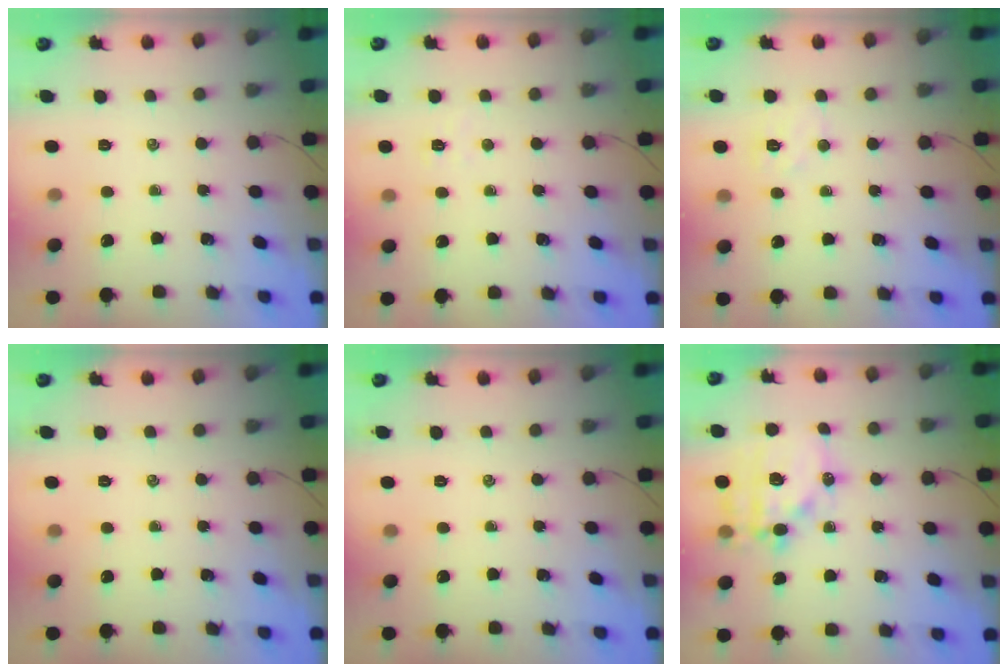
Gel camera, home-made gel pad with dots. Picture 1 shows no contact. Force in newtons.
{"total": 2.3, "press": 2.2, "slide": 0.7}
{"total": 5.6, "press": 5.5, "slide": 1.1}
{"total": 0.0}
{"total": 0.0}
{"total": 15.8, "press": 15.4, "slide": 3.4}